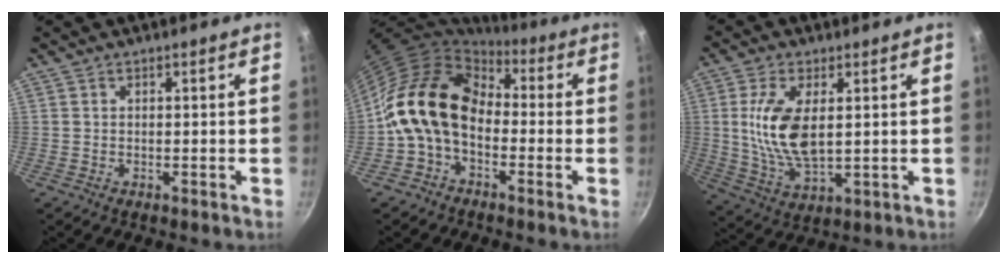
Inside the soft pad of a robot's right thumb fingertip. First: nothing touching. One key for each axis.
{"total": 14.3, "fx": -0.7, "fy": 10.2, "fz": 10.0, "tx": -0.155, "ty": 0.034, "tz": -0.033}
{"total": 11.9, "fx": 1.7, "fy": 5.7, "fz": 10.2, "tx": -0.198, "ty": -0.010, "tz": 0.039}